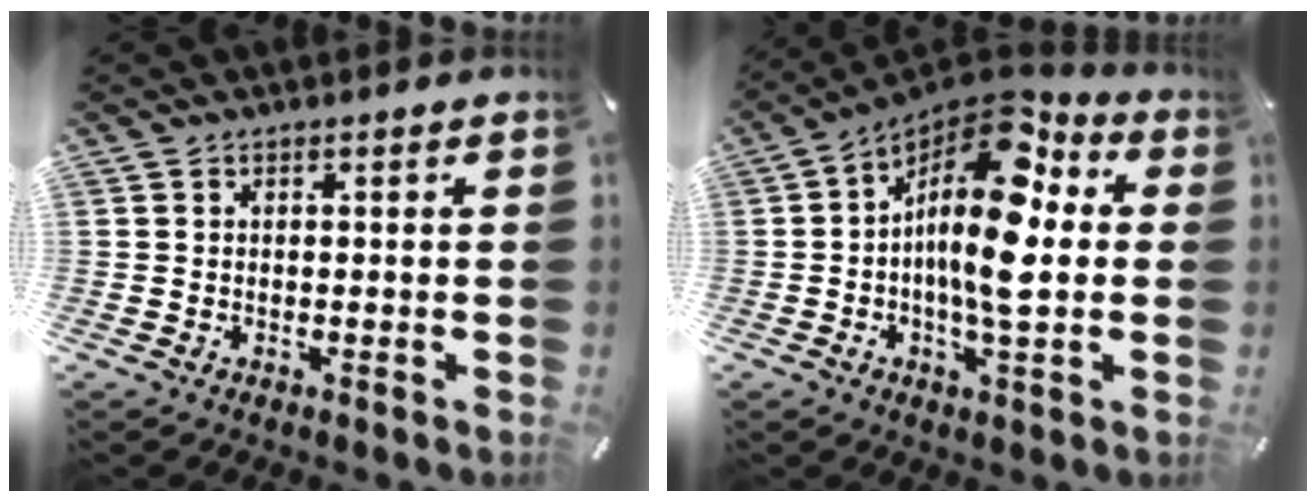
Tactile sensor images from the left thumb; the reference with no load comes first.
{"total": 17.0, "force": [2.1, 6.7, 15.5], "torque": [-0.305, -0.029, 0.027]}